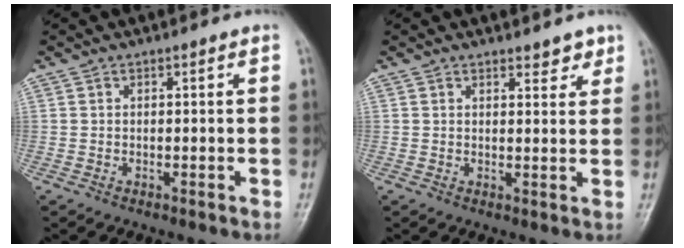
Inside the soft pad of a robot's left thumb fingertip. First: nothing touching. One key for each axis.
{"total": 2.9, "fx": 2.3, "fy": 1.3, "fz": 1.2, "tx": 0.002, "ty": -0.014, "tz": 0.030}